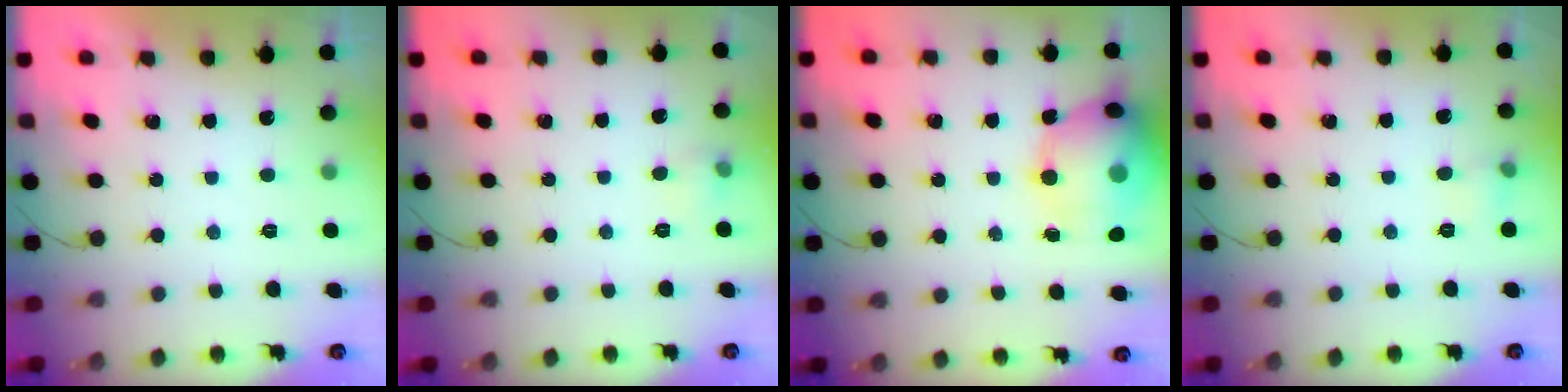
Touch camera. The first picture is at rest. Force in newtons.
{"total": 5.6, "press": 4.2, "slide": 3.6}
{"total": 17.6, "press": 17.3, "slide": 2.7}
{"total": 4.6, "press": 4.4, "slide": 1.2}